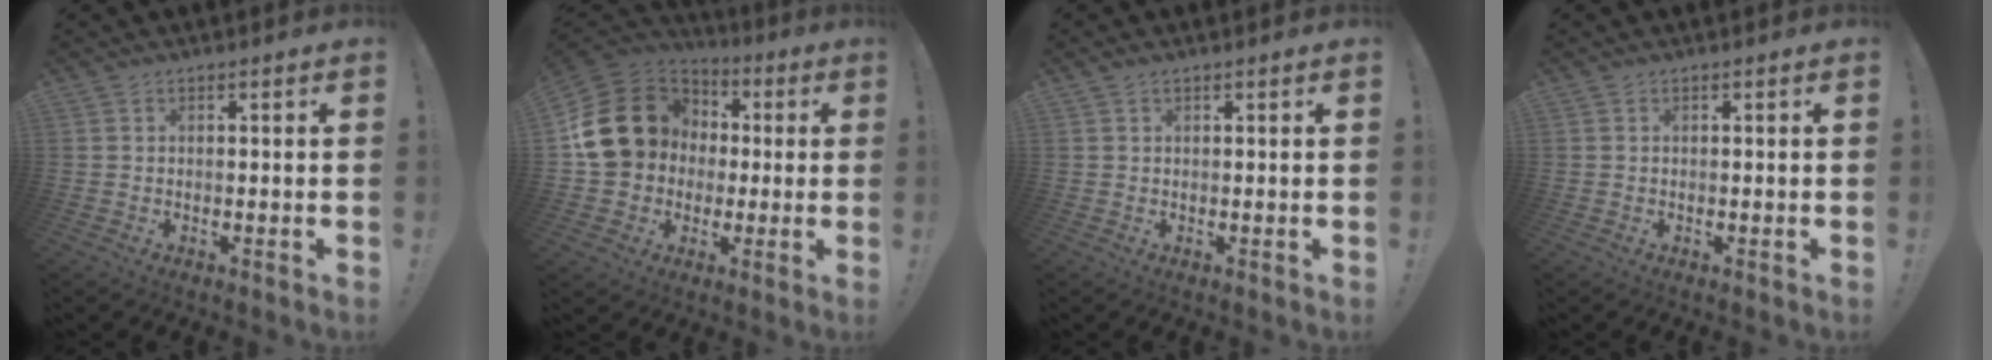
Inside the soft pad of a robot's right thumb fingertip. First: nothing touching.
{"total": 20.0, "force": [3.1, 16.6, 10.8], "torque": [-0.190, 0.010, 0.083]}
{"total": 0.5, "force": [0.3, 0.3, 0.3], "torque": [-0.005, 0.000, 0.005]}
{"total": 0.0}